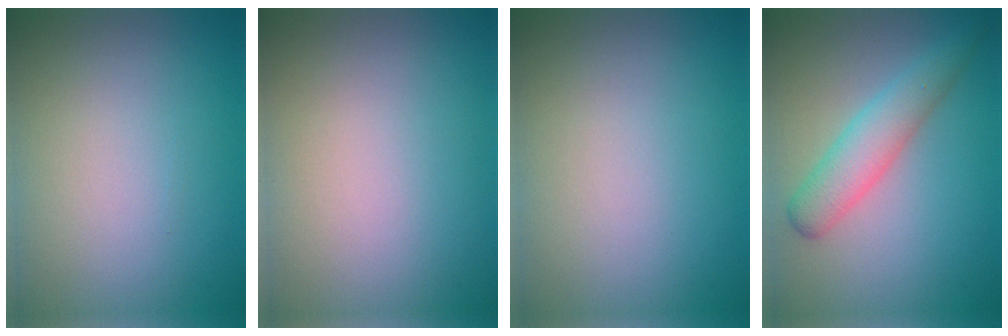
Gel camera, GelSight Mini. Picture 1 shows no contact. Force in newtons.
{"total": 0.0}
{"total": 0.0}
{"total": 3.8, "press": 3.8, "slide": 0.1}